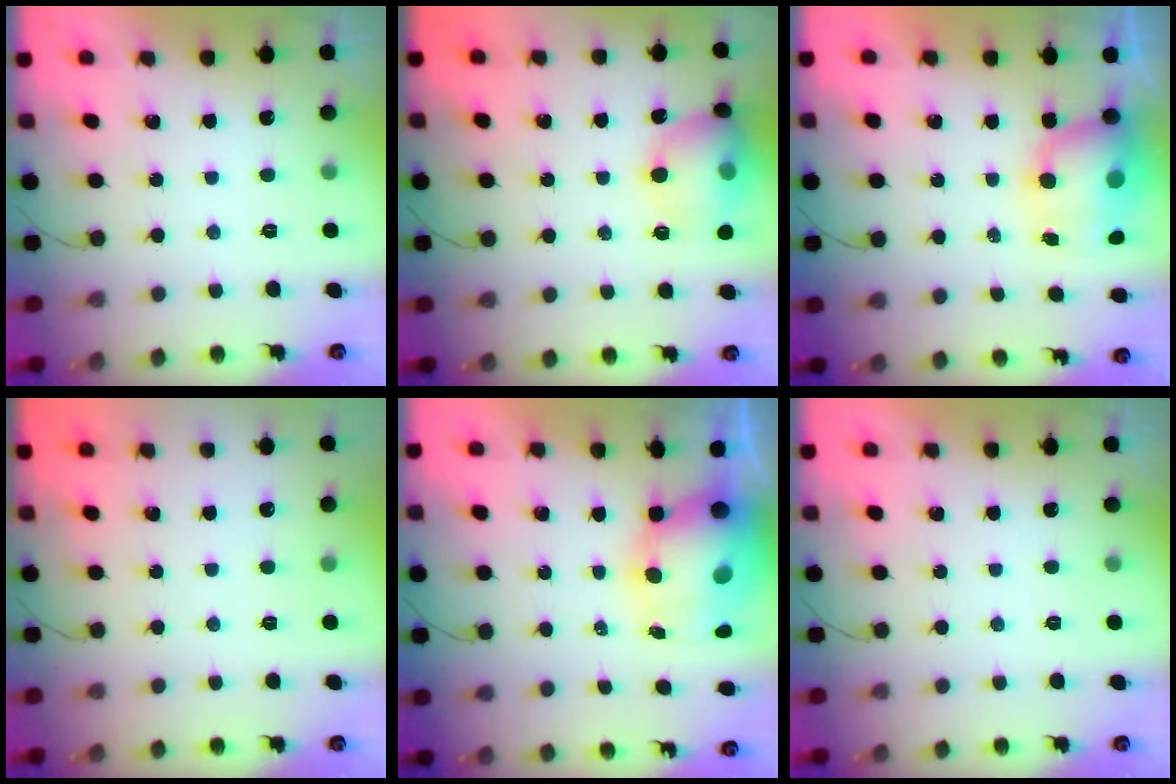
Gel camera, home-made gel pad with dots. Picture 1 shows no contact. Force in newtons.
{"total": 13.6, "press": 13.4, "slide": 2.3}
{"total": 9.5, "press": 9.2, "slide": 2.6}
{"total": 0.0}
{"total": 11.8, "press": 11.3, "slide": 3.2}
{"total": 0.0}